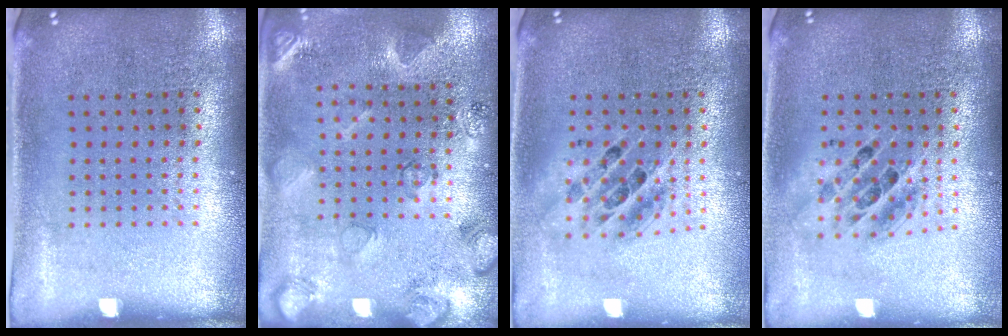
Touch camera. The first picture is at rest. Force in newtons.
{"total": 2.1, "press": 2.0, "slide": 0.8}
{"total": 1.4, "press": 1.3, "slide": 0.7}
{"total": 1.4, "press": 1.3, "slide": 0.7}